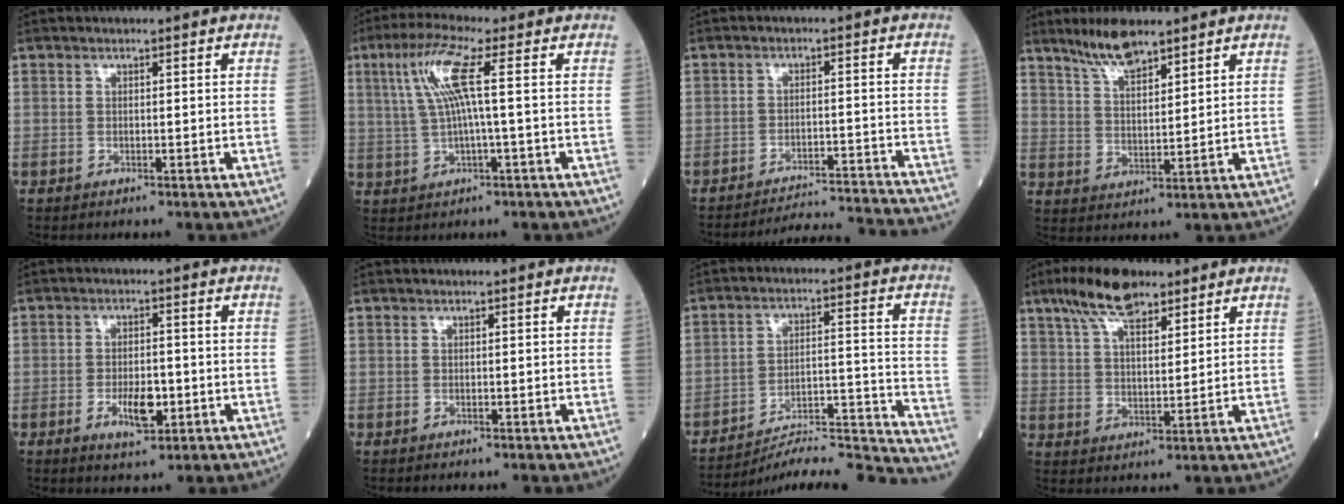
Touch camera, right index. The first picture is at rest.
{"total": 7.7, "force": [1.8, -0.3, 7.5], "torque": [-0.161, 0.018, 0.040]}
{"total": 13.1, "force": [-12.9, -2.3, 1.1], "torque": [0.000, -0.010, -0.179]}
{"total": 6.8, "force": [5.5, 1.2, 3.7], "torque": [-0.080, 0.002, 0.109]}
{"total": 5.2, "force": [-1.7, 2.0, 4.4], "torque": [-0.079, -0.002, -0.024]}
{"total": 0.0}
{"total": 18.9, "force": [-18.5, -2.0, 3.1], "torque": [-0.029, 0.022, -0.270]}
{"total": 9.6, "force": [6.8, 3.1, 6.1], "torque": [-0.120, 0.018, 0.124]}